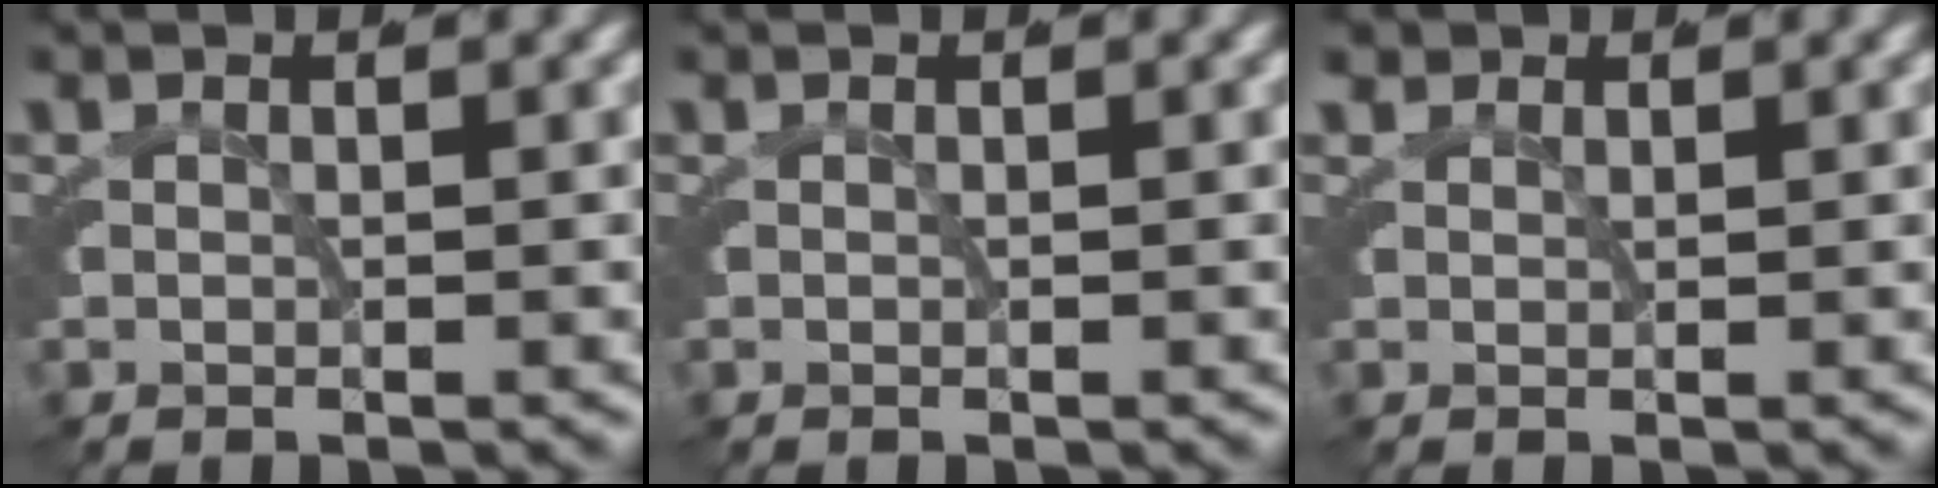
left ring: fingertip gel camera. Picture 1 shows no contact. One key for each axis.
{"total": 0.0}
{"total": 1.0, "fx": 0.9, "fy": 0.3, "fz": 0.3, "tx": -0.009, "ty": -0.003, "tz": 0.022}